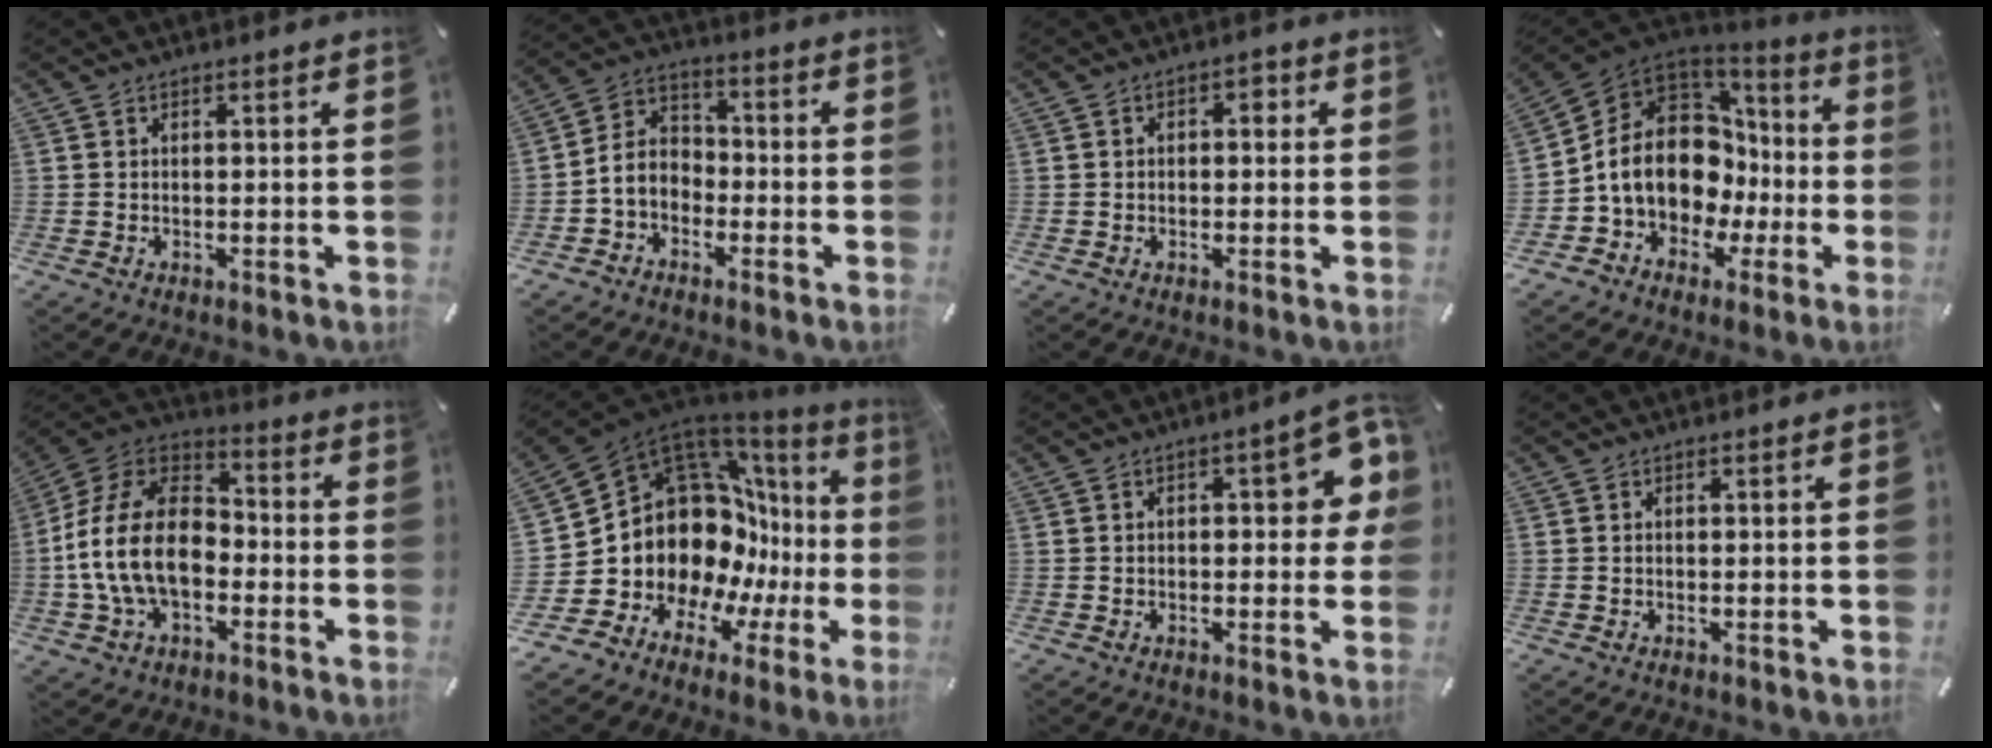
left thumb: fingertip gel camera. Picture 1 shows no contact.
{"total": 5.9, "force": [-2.8, 4.8, 1.8], "torque": [-0.056, 0.010, -0.061]}
{"total": 2.3, "force": [-0.3, 1.7, 1.6], "torque": [-0.023, 0.009, -0.011]}
{"total": 16.1, "force": [1.0, 12.7, 9.8], "torque": [-0.202, -0.019, 0.020]}
{"total": 17.7, "force": [-4.6, 11.9, 12.3], "torque": [-0.268, 0.035, -0.088]}
{"total": 16.8, "force": [0.9, 13.6, 9.8], "torque": [-0.152, -0.077, 0.062]}
{"total": 10.2, "force": [1.5, 4.6, 9.0], "torque": [-0.111, -0.006, 0.023]}
{"total": 0.0}